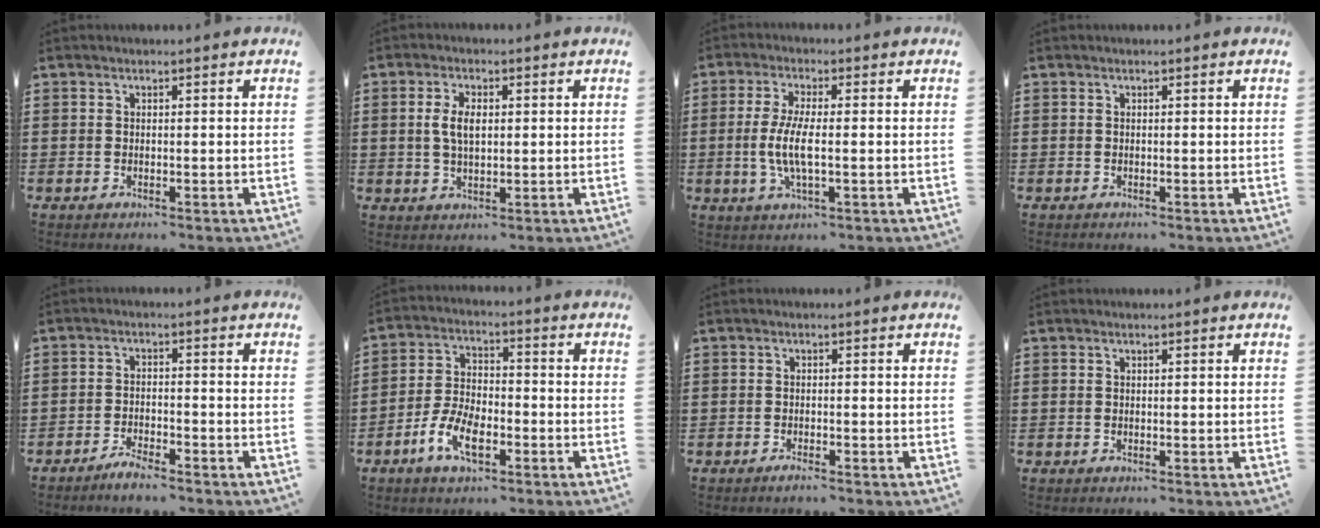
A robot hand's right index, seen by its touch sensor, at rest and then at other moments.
{"total": 4.3, "force": [0.4, 2.0, 3.8], "torque": [-0.076, 0.008, 0.004]}
{"total": 6.0, "force": [-0.8, 1.7, 5.7], "torque": [-0.129, -0.005, -0.024]}
{"total": 0.0}
{"total": 2.8, "force": [-2.8, 0.1, 0.7], "torque": [-0.016, 0.003, -0.055]}
{"total": 7.2, "force": [-3.6, 3.3, 5.3], "torque": [-0.129, -0.003, -0.074]}
{"total": 1.1, "force": [-1.0, 0.1, 0.5], "torque": [-0.011, -0.006, -0.018]}
{"total": 0.0}